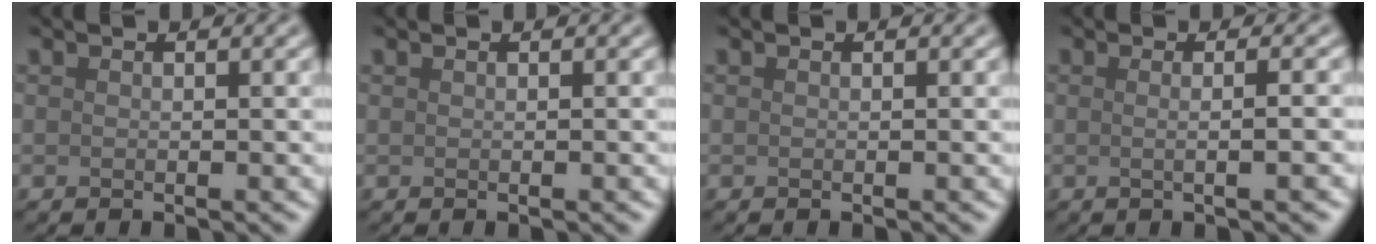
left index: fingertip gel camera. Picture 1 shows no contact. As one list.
[{"total": 0.0}, {"total": 0.0}, {"total": 3.5, "force": [0.2, 1.3, 3.2], "torque": [-0.022, 0.003, -0.020]}]